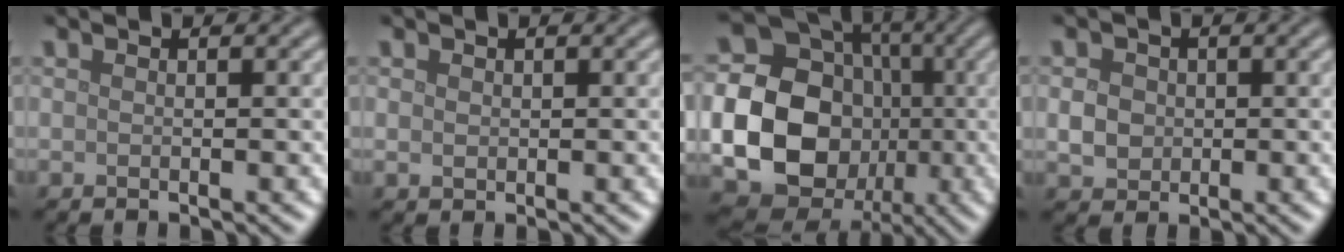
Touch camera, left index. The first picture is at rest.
{"total": 0.6, "force": [0.3, 0.5, 0.2], "torque": [-0.005, -0.001, 0.006]}
{"total": 21.3, "force": [-2.5, 19.6, 8.0], "torque": [-0.201, -0.014, -0.081]}
{"total": 2.2, "force": [0.0, 1.9, 1.0], "torque": [-0.017, -0.002, 0.000]}